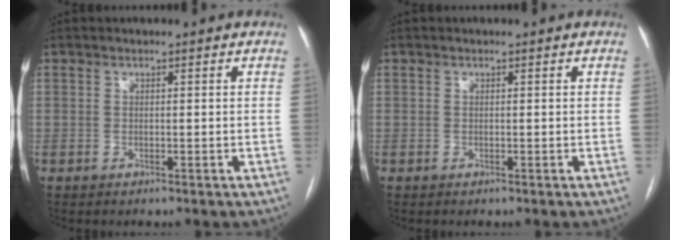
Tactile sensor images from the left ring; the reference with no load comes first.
{"total": 0.0}